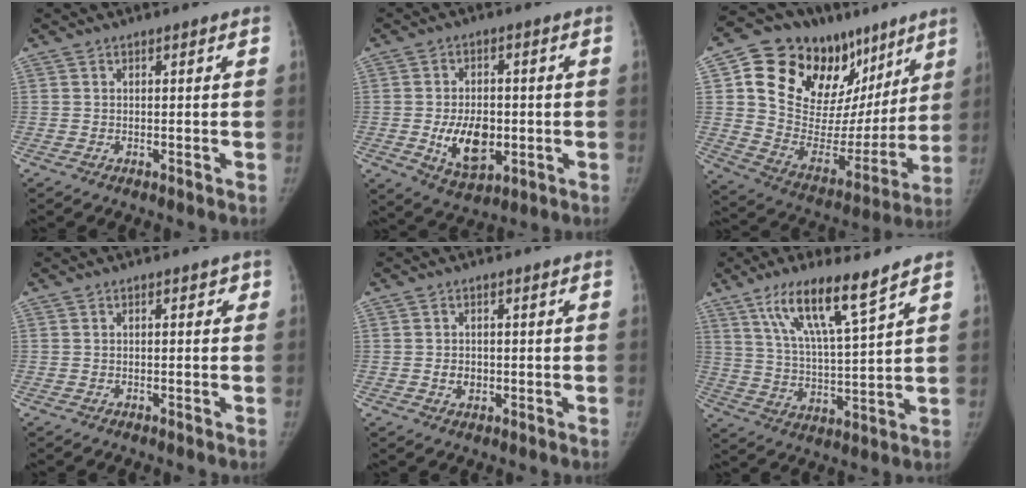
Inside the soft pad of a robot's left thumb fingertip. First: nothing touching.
{"total": 10.6, "force": [-1.7, 6.8, 8.0], "torque": [-0.104, -0.006, -0.016]}
{"total": 30.2, "force": [15.9, 18.0, 18.4], "torque": [-0.233, -0.011, 0.267]}
{"total": 1.1, "force": [0.4, 0.6, 0.8], "torque": [-0.002, 0.002, 0.002]}
{"total": 2.3, "force": [-0.2, 1.9, 1.2], "torque": [-0.011, 0.002, 0.000]}
{"total": 13.4, "force": [8.6, 1.8, 10.1], "torque": [-0.178, -0.043, 0.164]}